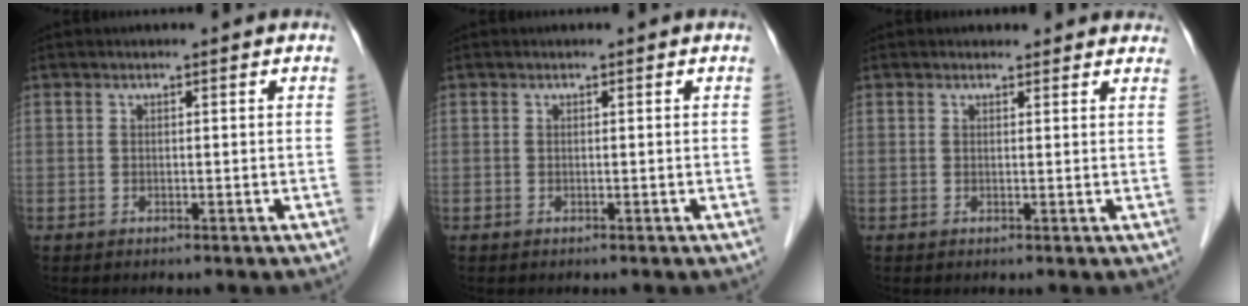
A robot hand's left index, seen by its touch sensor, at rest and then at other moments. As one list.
[{"total": 0.0}, {"total": 4.1, "force": [3.8, 1.5, 0.5], "torque": [0.003, 0.007, 0.031]}]